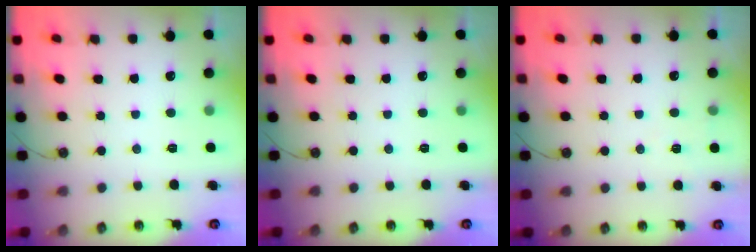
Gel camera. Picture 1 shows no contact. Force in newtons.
{"total": 0.0}
{"total": 5.4, "press": 3.1, "slide": 4.5}